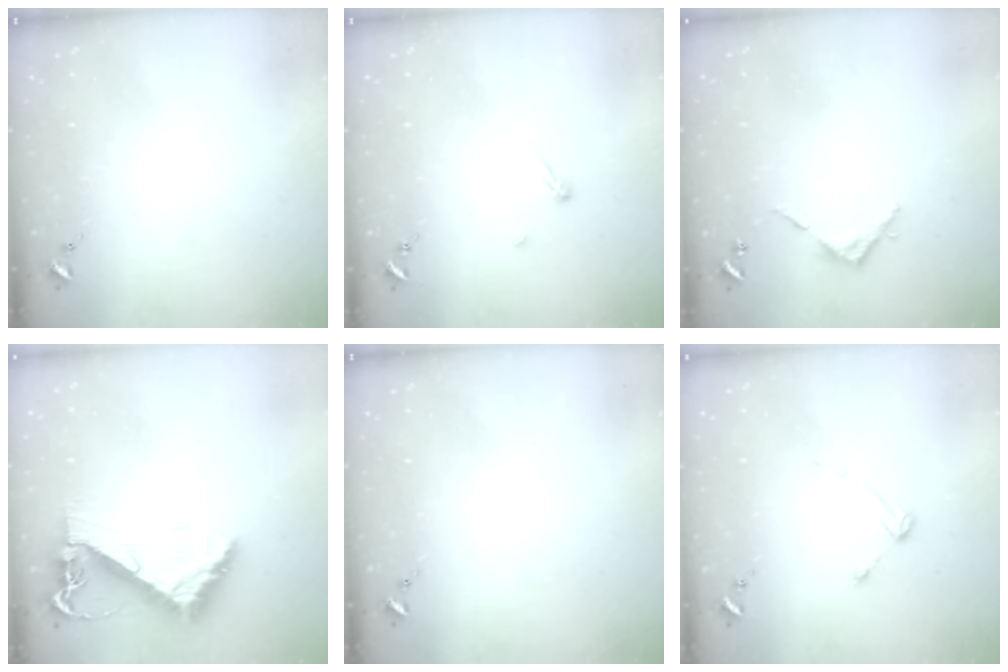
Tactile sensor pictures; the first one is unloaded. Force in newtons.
{"total": 3.4, "press": 3.4, "slide": 0.4}
{"total": 4.5, "press": 4.5, "slide": 0.4}
{"total": 8.3, "press": 8.2, "slide": 1.0}
{"total": 0.0}
{"total": 3.1, "press": 3.1, "slide": 0.4}